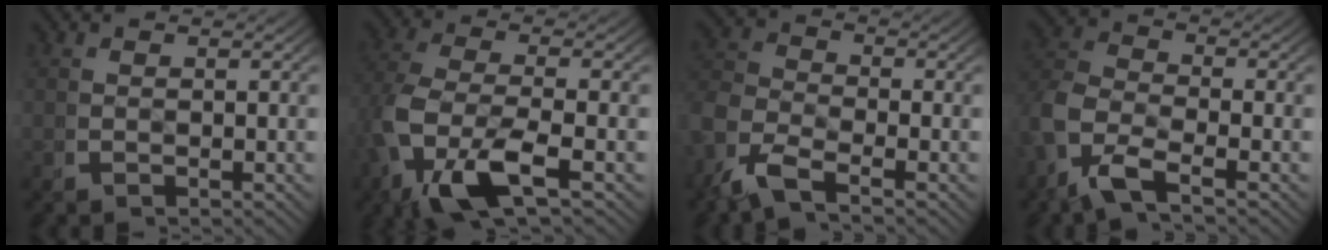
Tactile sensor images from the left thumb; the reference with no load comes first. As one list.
[{"total": 8.5, "force": [-1.9, 4.4, 7.1], "torque": [-0.185, -0.036, -0.012]}, {"total": 5.1, "force": [-2.0, 3.2, 3.4], "torque": [-0.082, -0.014, -0.042]}, {"total": 6.5, "force": [-1.2, 4.3, 4.7], "torque": [-0.115, -0.017, -0.024]}]